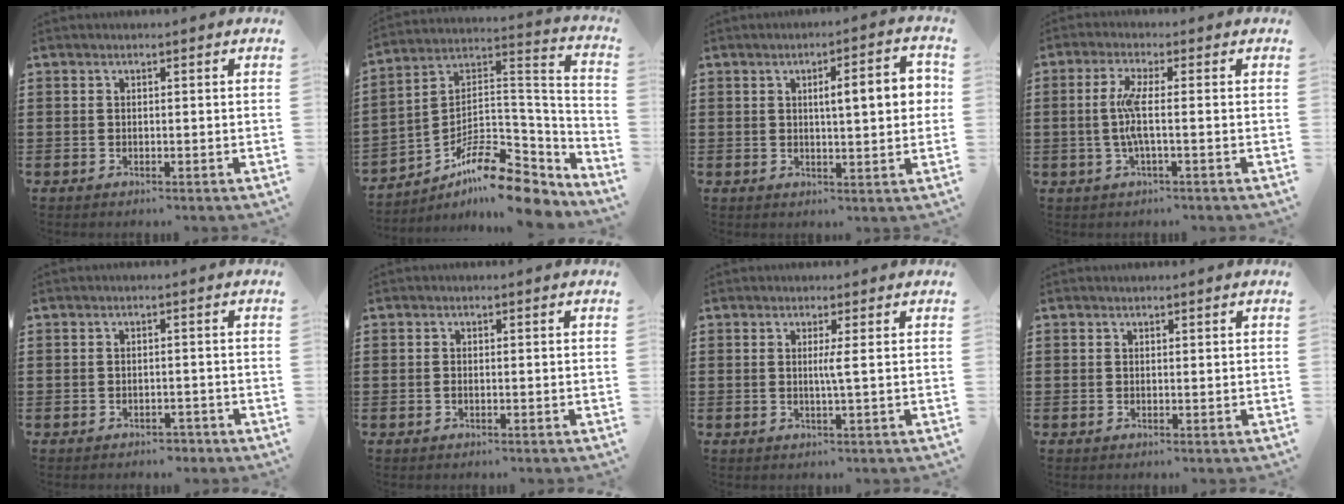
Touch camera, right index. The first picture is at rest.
{"total": 12.2, "force": [-9.0, 3.9, 7.2], "torque": [-0.126, 0.020, -0.168]}
{"total": 6.6, "force": [1.1, 1.3, 6.4], "torque": [-0.103, -0.001, 0.011]}
{"total": 5.0, "force": [-0.5, 0.3, 4.9], "torque": [-0.113, -0.012, -0.020]}
{"total": 1.7, "force": [-1.6, 0.4, 0.1], "torque": [-0.009, 0.001, -0.036]}
{"total": 0.5, "force": [-0.2, 0.0, 0.5], "torque": [-0.010, -0.004, -0.004]}
{"total": 2.0, "force": [0.2, -0.7, 1.9], "torque": [-0.036, -0.008, 0.000]}
{"total": 0.0}